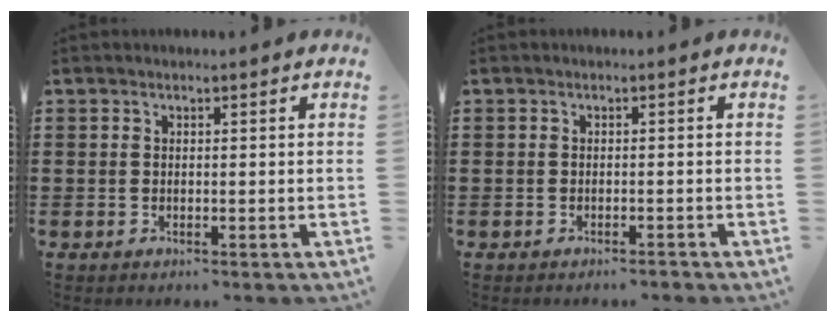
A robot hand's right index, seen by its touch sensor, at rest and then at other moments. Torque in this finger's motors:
{"motor_torque": [0.13, -0.05, 0.02, 0.01]}